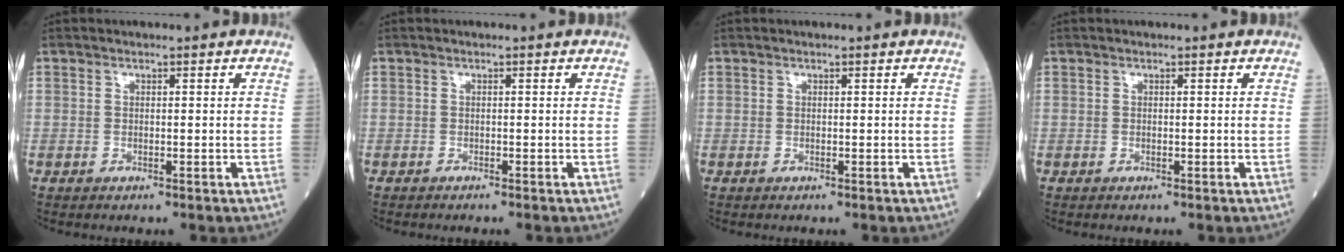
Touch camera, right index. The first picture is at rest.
{"total": 1.1, "force": [-0.9, -0.1, 0.5], "torque": [-0.005, 0.001, -0.013]}
{"total": 0.0}
{"total": 0.0}